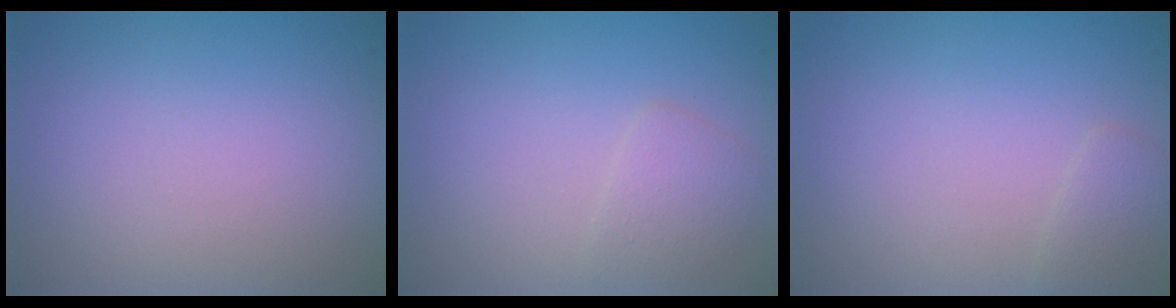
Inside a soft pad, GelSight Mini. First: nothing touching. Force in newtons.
{"total": 1.5, "press": 1.5, "slide": 0.1}
{"total": 1.1, "press": 1.1, "slide": 0.1}